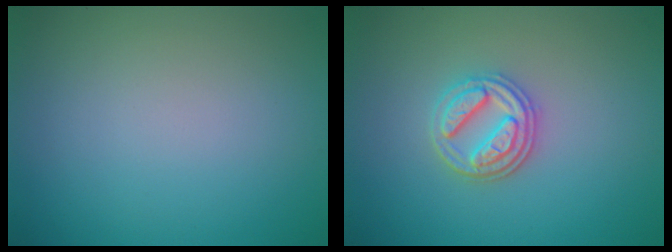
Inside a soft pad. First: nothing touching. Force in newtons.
{"total": 3.4, "press": 3.0, "slide": 1.5}